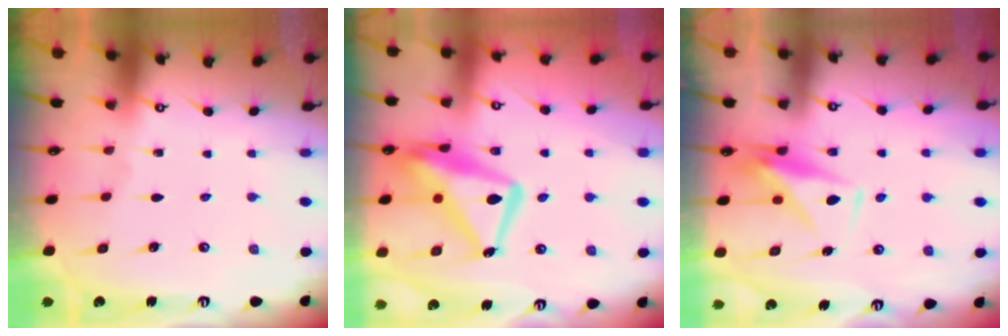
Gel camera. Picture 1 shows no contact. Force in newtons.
{"total": 17.6, "press": 17.5, "slide": 1.7}
{"total": 8.0, "press": 8.0, "slide": 0.4}